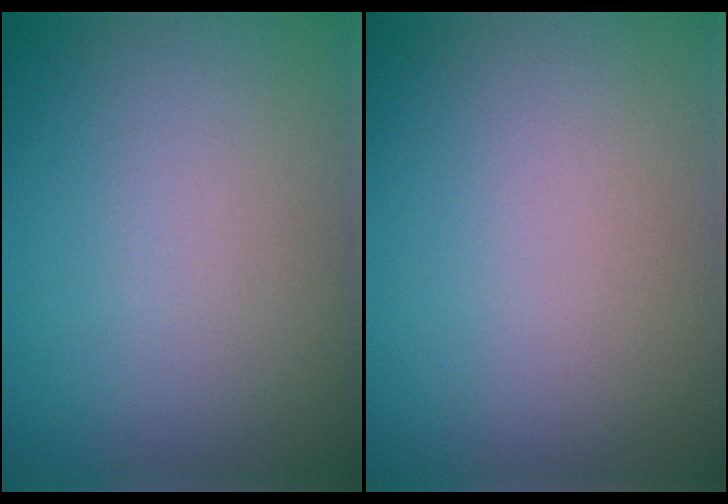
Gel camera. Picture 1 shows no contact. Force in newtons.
{"total": 0.0}